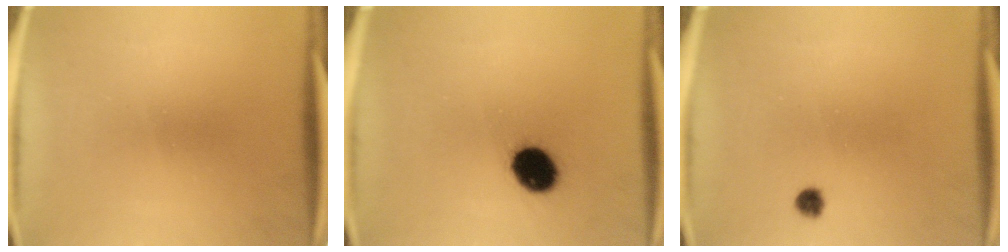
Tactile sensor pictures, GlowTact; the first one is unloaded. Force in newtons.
{"total": 9.3}
{"total": 1.7}